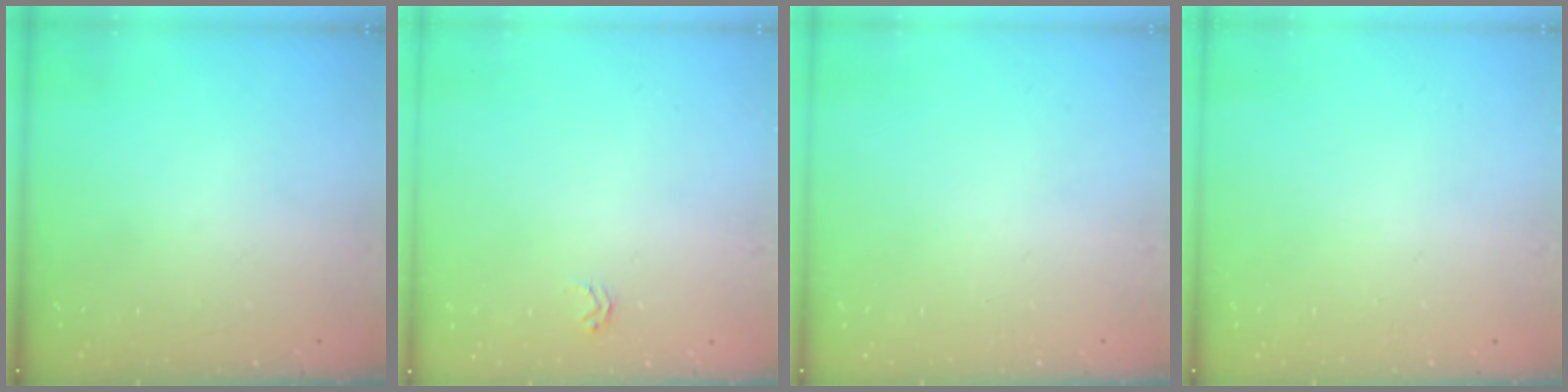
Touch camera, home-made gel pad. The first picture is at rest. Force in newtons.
{"total": 2.5, "press": 2.5, "slide": 0.3}
{"total": 0.0}
{"total": 0.0}